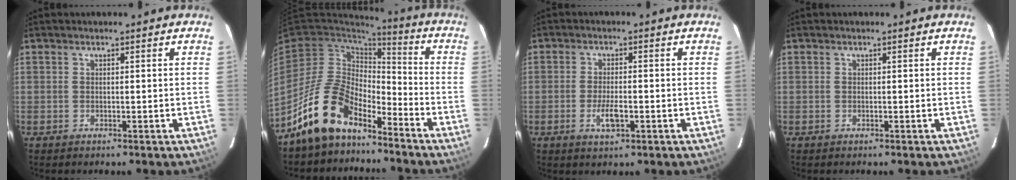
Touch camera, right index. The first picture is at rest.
{"total": 14.2, "force": [-10.7, 6.3, 6.7], "torque": [-0.142, 0.014, -0.198]}
{"total": 4.3, "force": [-1.6, 1.5, 3.7], "torque": [-0.077, -0.005, -0.028]}
{"total": 0.0}